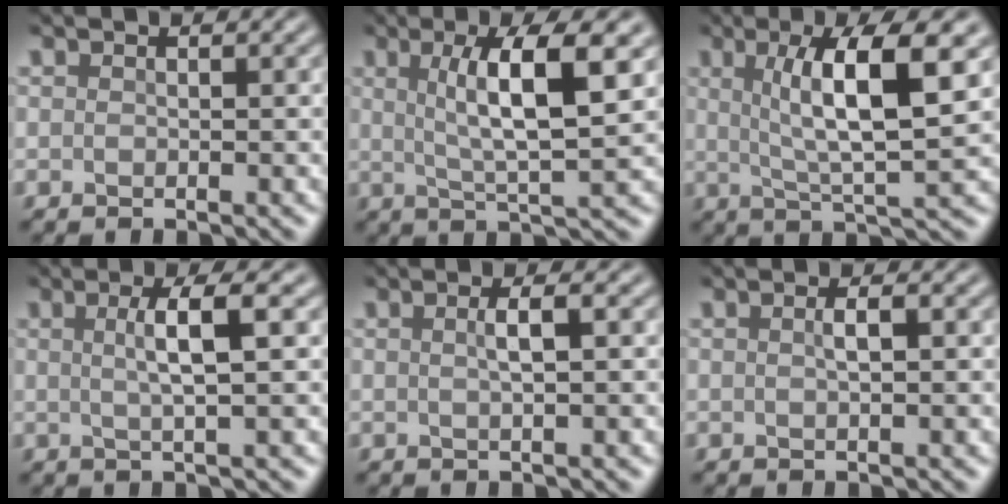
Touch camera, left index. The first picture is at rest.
{"total": 7.3, "force": [1.7, 1.6, 6.9], "torque": [-0.105, -0.002, 0.029]}
{"total": 8.1, "force": [1.9, 1.8, 7.6], "torque": [-0.114, -0.004, 0.032]}
{"total": 3.8, "force": [0.5, 0.8, 3.7], "torque": [-0.058, 0.001, 0.004]}
{"total": 2.0, "force": [0.0, 0.5, 1.9], "torque": [-0.032, 0.003, -0.003]}
{"total": 1.3, "force": [0.0, 0.3, 1.2], "torque": [-0.023, 0.001, -0.002]}